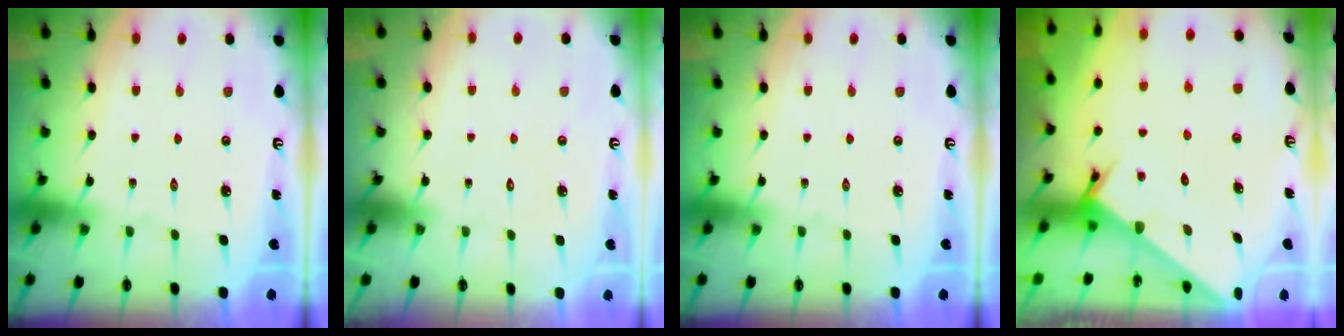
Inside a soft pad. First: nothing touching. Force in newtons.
{"total": 1.7, "press": 1.7, "slide": 0.1}
{"total": 0.0}
{"total": 3.5, "press": 3.5, "slide": 0.1}